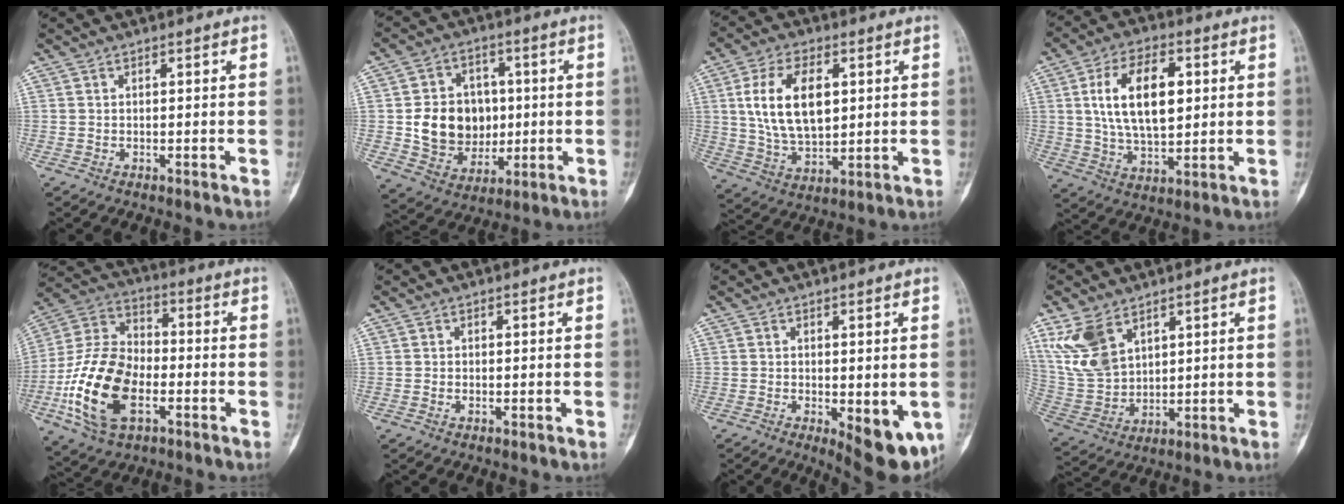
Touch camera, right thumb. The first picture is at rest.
{"total": 13.5, "force": [0.2, 11.2, 7.5], "torque": [-0.079, 0.003, 0.017]}
{"total": 14.3, "force": [3.1, 8.1, 11.4], "torque": [-0.197, -0.009, 0.064]}
{"total": 14.9, "force": [3.1, 8.1, 12.2], "torque": [-0.198, -0.004, 0.057]}
{"total": 19.5, "force": [-5.6, 11.4, 14.7], "torque": [-0.279, 0.022, -0.106]}
{"total": 0.6, "force": [-0.1, 0.4, 0.5], "torque": [-0.006, 0.004, -0.003]}
{"total": 9.6, "force": [-2.5, 4.0, 8.4], "torque": [-0.086, -0.014, -0.023]}
{"total": 11.7, "force": [6.4, 7.1, 6.7], "torque": [-0.128, -0.020, 0.148]}